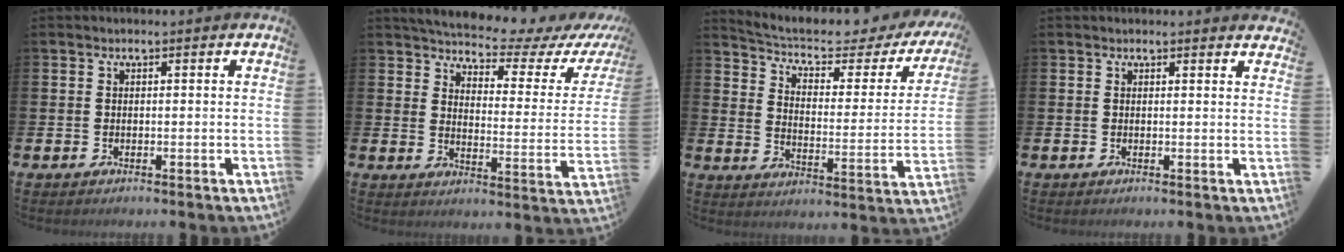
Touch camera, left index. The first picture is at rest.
{"total": 6.1, "force": [5.7, 1.1, 1.8], "torque": [-0.056, -0.047, 0.094]}
{"total": 5.7, "force": [4.8, 1.6, 2.6], "torque": [-0.076, -0.035, 0.076]}
{"total": 0.9, "force": [0.9, 0.0, 0.0], "torque": [0.001, -0.003, 0.017]}